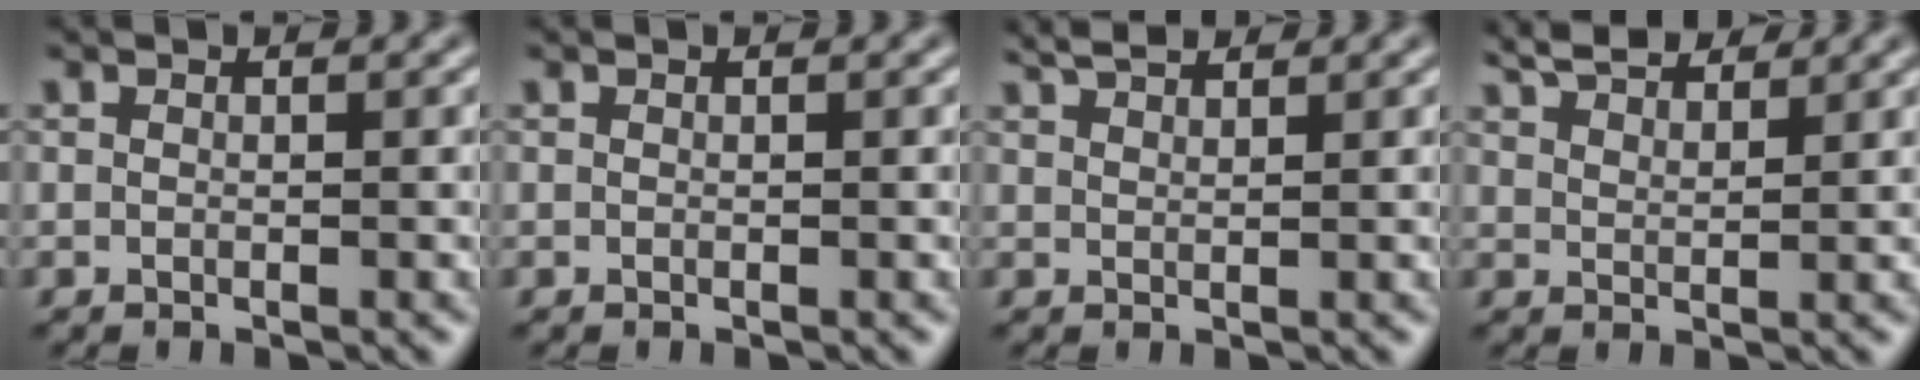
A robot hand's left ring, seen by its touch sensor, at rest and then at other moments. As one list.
[{"total": 0.0}, {"total": 2.4, "force": [2.2, 0.4, 0.9], "torque": [-0.013, 0.006, 0.039]}, {"total": 4.3, "force": [3.9, 0.9, 1.6], "torque": [-0.035, 0.010, 0.065]}]